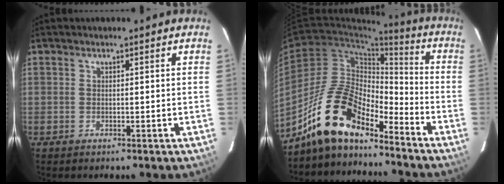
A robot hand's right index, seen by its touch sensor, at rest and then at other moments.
{"total": 15.9, "force": [-12.8, 5.3, 7.8], "torque": [-0.146, 0.013, -0.244]}